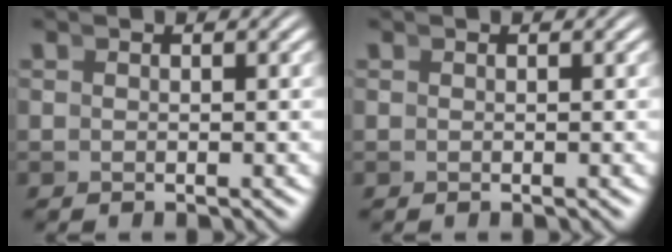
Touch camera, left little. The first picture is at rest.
{"total": 0.0}